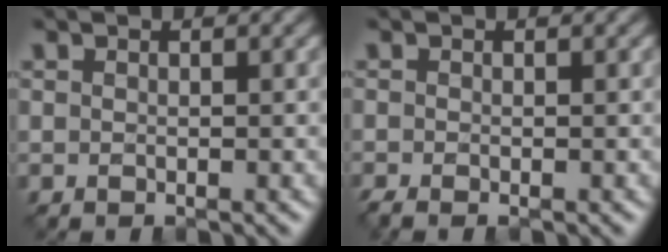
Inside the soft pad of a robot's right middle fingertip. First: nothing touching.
{"total": 1.2, "force": [-0.9, 0.2, 0.7], "torque": [-0.016, -0.010, -0.023]}